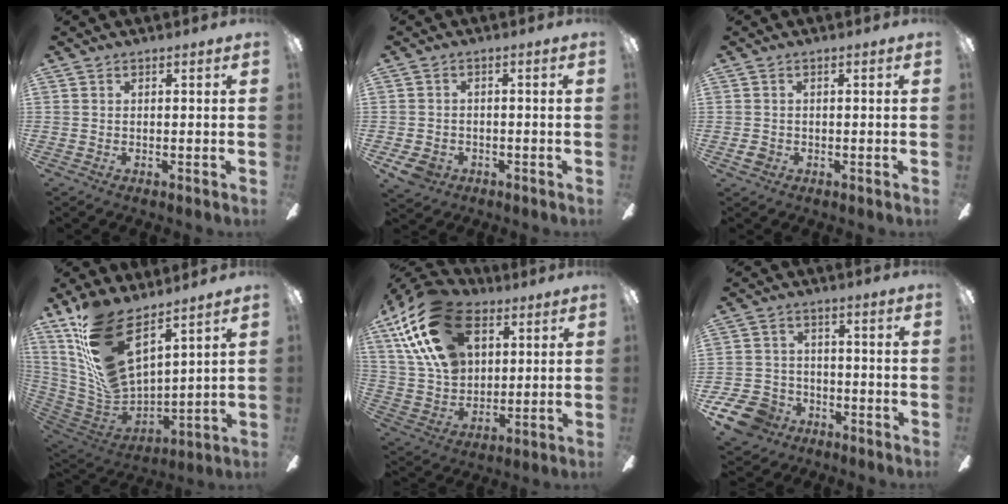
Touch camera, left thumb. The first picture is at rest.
{"total": 4.6, "force": [-2.6, 3.2, 2.0], "torque": [-0.054, 0.010, -0.052]}
{"total": 2.0, "force": [-0.6, 1.6, 1.0], "torque": [-0.018, 0.006, -0.013]}
{"total": 20.1, "force": [12.3, 9.1, 13.1], "torque": [-0.276, -0.083, 0.226]}
{"total": 23.2, "force": [10.9, 14.4, 14.6], "torque": [-0.302, -0.028, 0.193]}
{"total": 9.7, "force": [-5.9, 6.9, 3.5], "torque": [-0.090, 0.038, -0.109]}